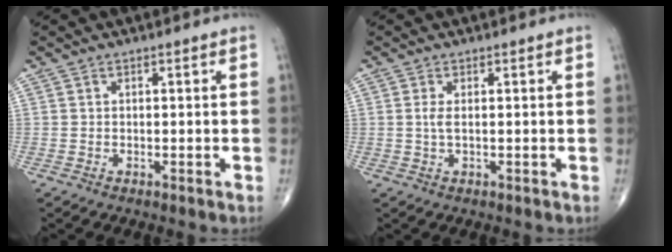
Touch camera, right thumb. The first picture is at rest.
{"total": 1.7, "force": [0.2, 0.4, 1.6], "torque": [-0.045, 0.000, 0.007]}